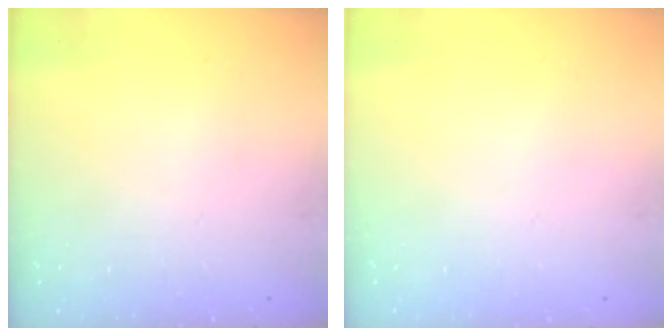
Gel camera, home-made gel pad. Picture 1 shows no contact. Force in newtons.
{"total": 0.0}